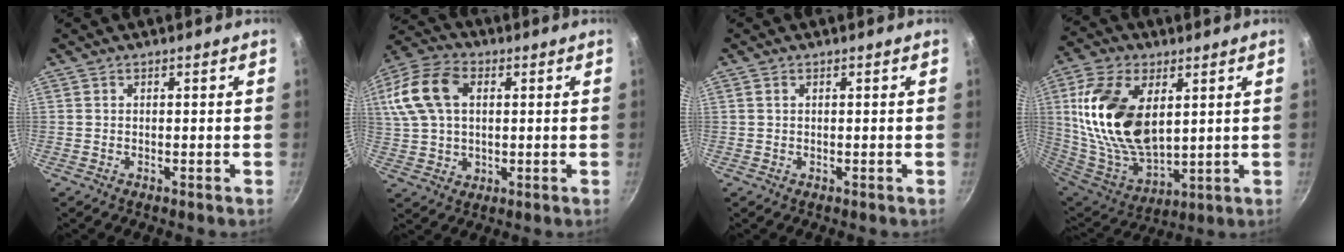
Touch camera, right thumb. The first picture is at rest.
{"total": 16.2, "force": [3.8, 11.1, 11.1], "torque": [-0.221, 0.015, 0.065]}
{"total": 0.5, "force": [0.2, 0.3, 0.3], "torque": [-0.006, 0.002, 0.003]}
{"total": 21.3, "force": [5.0, 12.3, 16.7], "torque": [-0.311, -0.027, 0.108]}